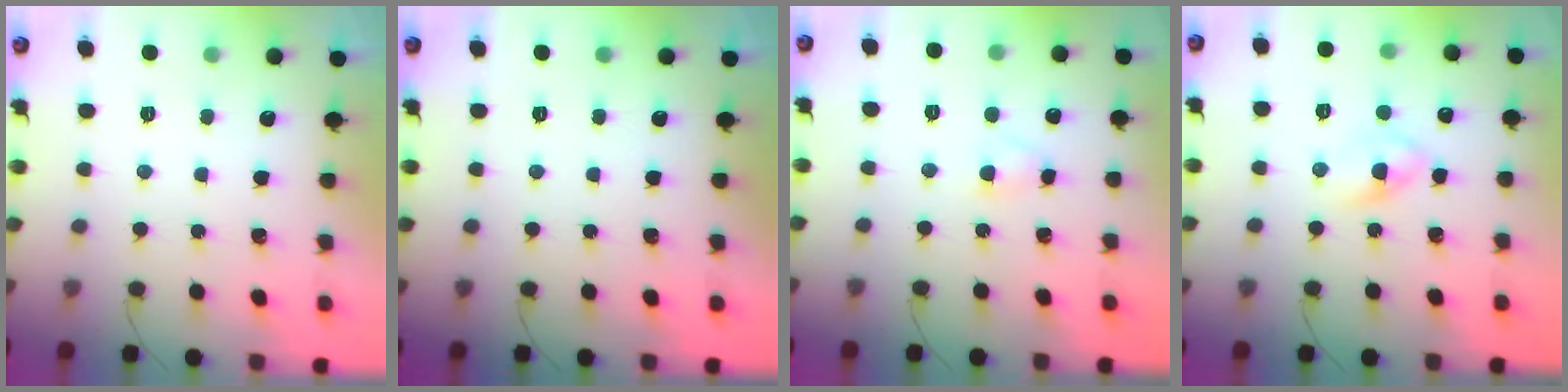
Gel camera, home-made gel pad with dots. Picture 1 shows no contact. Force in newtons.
{"total": 0.0}
{"total": 2.3, "press": 2.1, "slide": 1.0}
{"total": 4.0, "press": 3.8, "slide": 1.2}